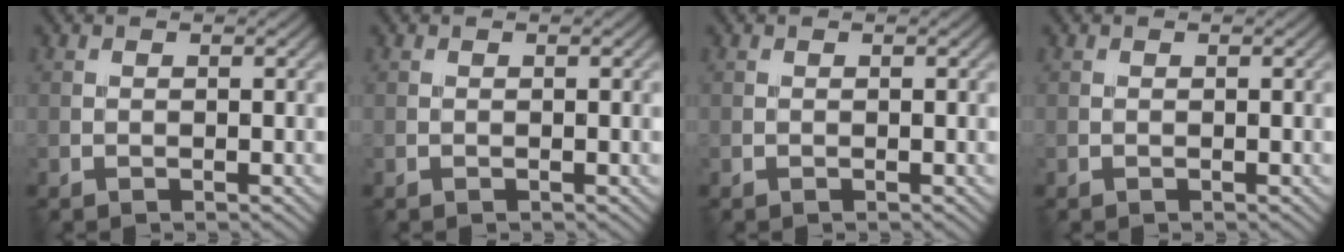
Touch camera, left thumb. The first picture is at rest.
{"total": 0.0}
{"total": 0.0}
{"total": 0.0}